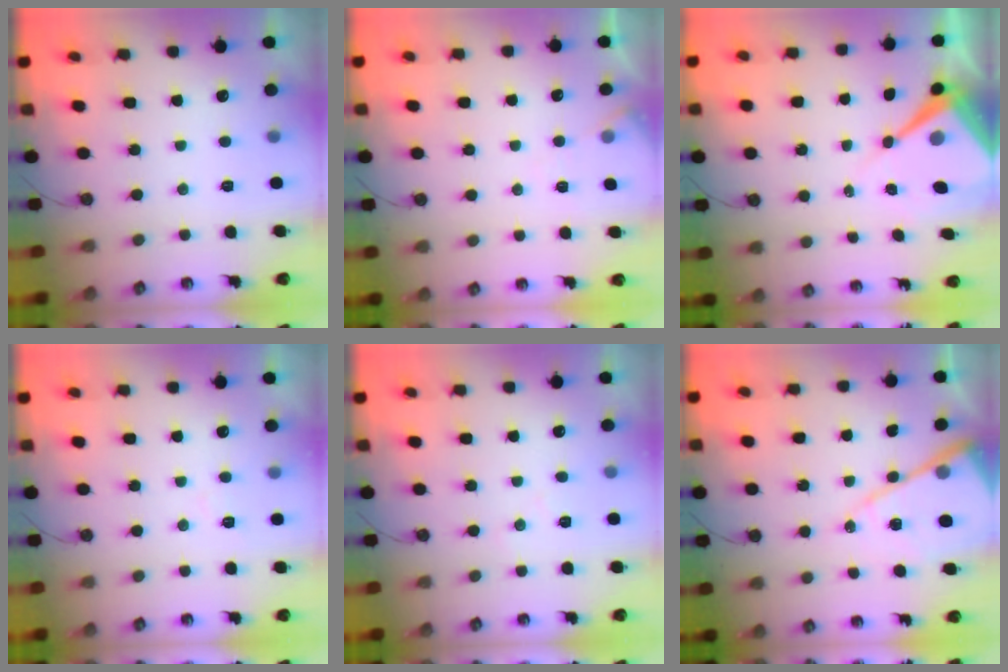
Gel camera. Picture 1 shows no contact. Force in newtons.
{"total": 5.4, "press": 5.3, "slide": 0.7}
{"total": 9.8, "press": 9.8, "slide": 0.8}
{"total": 3.4, "press": 3.4, "slide": 0.6}
{"total": 6.1, "press": 6.0, "slide": 1.0}
{"total": 15.2, "press": 15.1, "slide": 1.4}